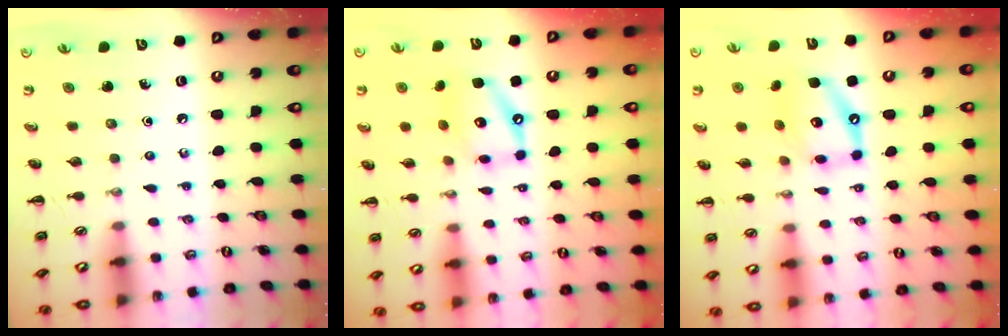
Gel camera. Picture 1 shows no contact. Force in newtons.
{"total": 12.5, "press": 12.3, "slide": 2.3}
{"total": 13.5, "press": 13.3, "slide": 2.5}